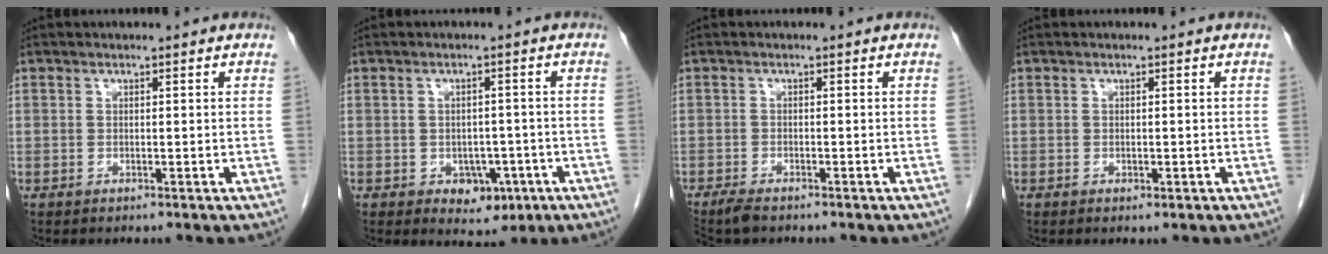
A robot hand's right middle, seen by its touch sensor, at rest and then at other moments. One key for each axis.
{"total": 4.8, "fx": -2.0, "fy": 3.3, "fz": 2.9, "tx": -0.032, "ty": 0.004, "tz": -0.018}
{"total": 3.3, "fx": -2.8, "fy": 0.8, "fz": 1.6, "tx": -0.030, "ty": -0.009, "tz": -0.046}
{"total": 0.7, "fx": -0.4, "fy": 0.4, "fz": 0.5, "tx": -0.009, "ty": -0.001, "tz": -0.003}